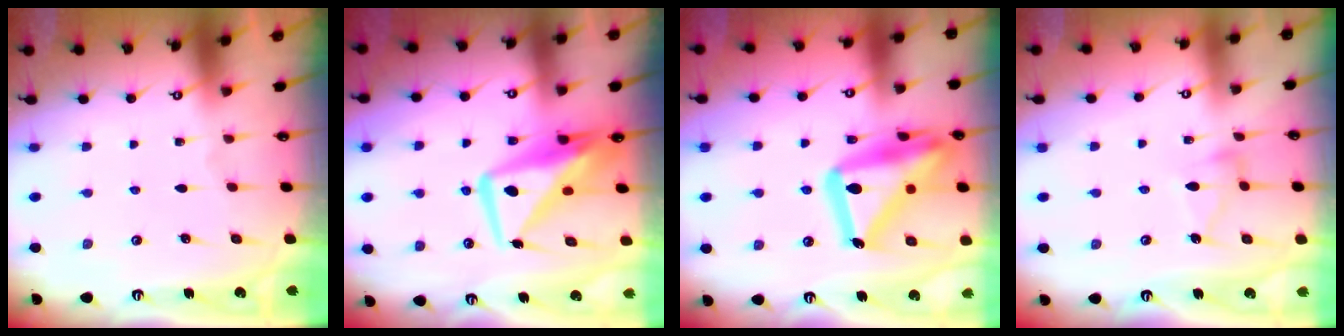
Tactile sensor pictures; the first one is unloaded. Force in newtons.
{"total": 11.2, "press": 11.1, "slide": 1.7}
{"total": 25.0, "press": 24.9, "slide": 1.9}
{"total": 7.4, "press": 7.4, "slide": 0.5}